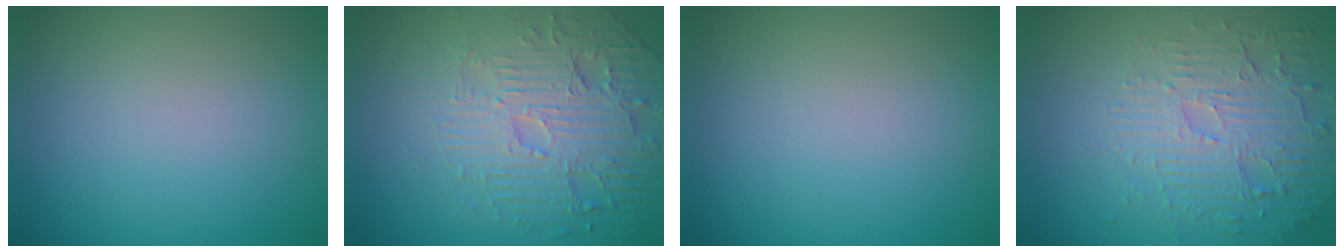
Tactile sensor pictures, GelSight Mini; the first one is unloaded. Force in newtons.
{"total": 6.2, "press": 5.0, "slide": 3.7}
{"total": 0.0}
{"total": 5.6, "press": 3.7, "slide": 4.2}